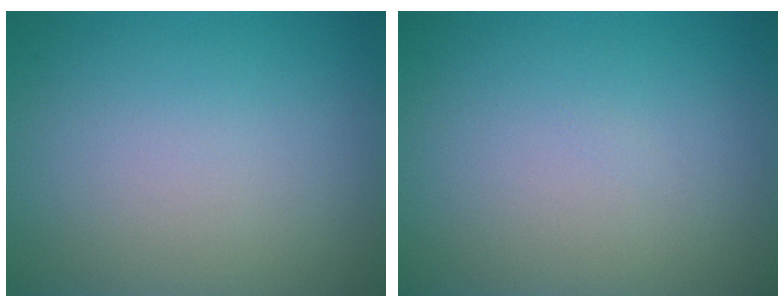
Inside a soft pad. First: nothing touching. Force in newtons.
{"total": 0.0}